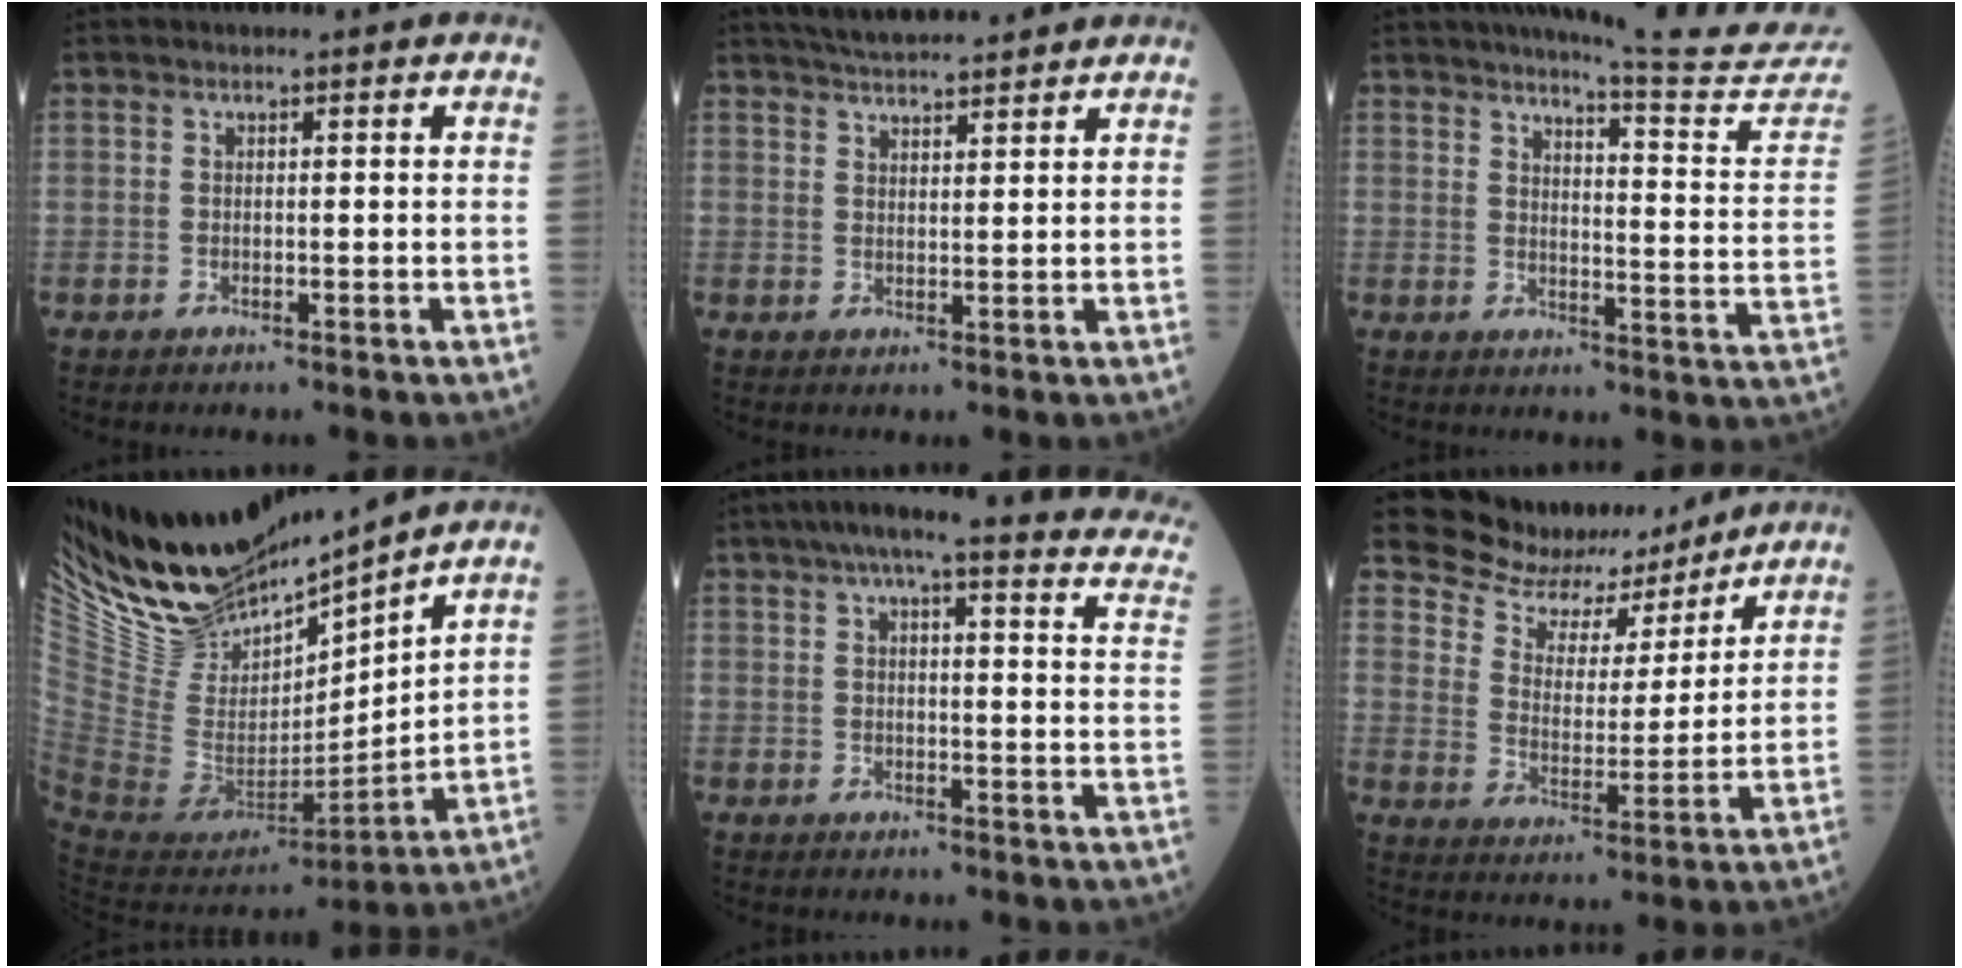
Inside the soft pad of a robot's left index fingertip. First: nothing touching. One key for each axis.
{"total": 9.0, "fx": 8.3, "fy": 0.9, "fz": 3.2, "tx": -0.054, "ty": 0.026, "tz": 0.126}
{"total": 17.1, "fx": 16.4, "fy": -2.5, "fz": 3.9, "tx": -0.057, "ty": -0.126, "tz": 0.188}
{"total": 17.1, "fx": 15.7, "fy": 2.4, "fz": 6.2, "tx": -0.131, "ty": -0.015, "tz": 0.318}
{"total": 23.6, "fx": 20.0, "fy": 2.6, "fz": 12.3, "tx": -0.165, "ty": -0.020, "tz": 0.224}
{"total": 11.9, "fx": 11.1, "fy": 4.1, "fz": 1.4, "tx": -0.035, "ty": 0.001, "tz": 0.180}